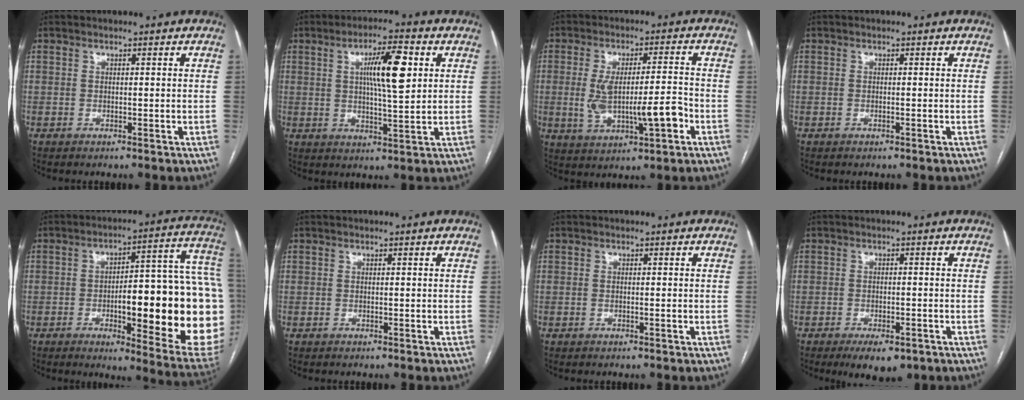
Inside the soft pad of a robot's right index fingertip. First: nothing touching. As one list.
[{"total": 9.5, "force": [2.6, 1.5, 9.0], "torque": [-0.152, 0.008, 0.043]}, {"total": 10.7, "force": [-2.1, 2.7, 10.1], "torque": [-0.190, 0.011, -0.023]}, {"total": 0.0}, {"total": 27.4, "force": [-3.9, 5.1, 26.6], "torque": [-0.265, 0.021, -0.045]}, {"total": 0.0}, {"total": 0.6, "force": [-0.1, 0.2, 0.6], "torque": [-0.011, -0.001, 0.000]}, {"total": 5.9, "force": [-3.8, 2.5, 3.8], "torque": [-0.053, -0.004, -0.051]}]